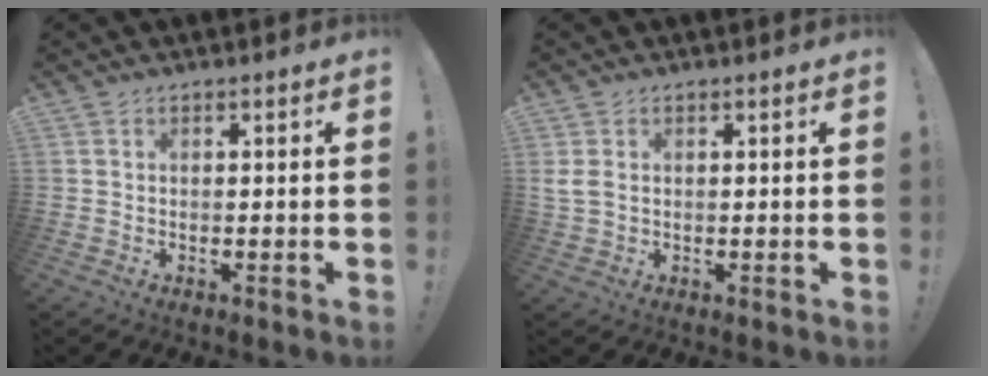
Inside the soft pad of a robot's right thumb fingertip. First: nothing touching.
{"total": 3.0, "force": [0.8, 2.0, 2.1], "torque": [-0.044, 0.002, 0.014]}